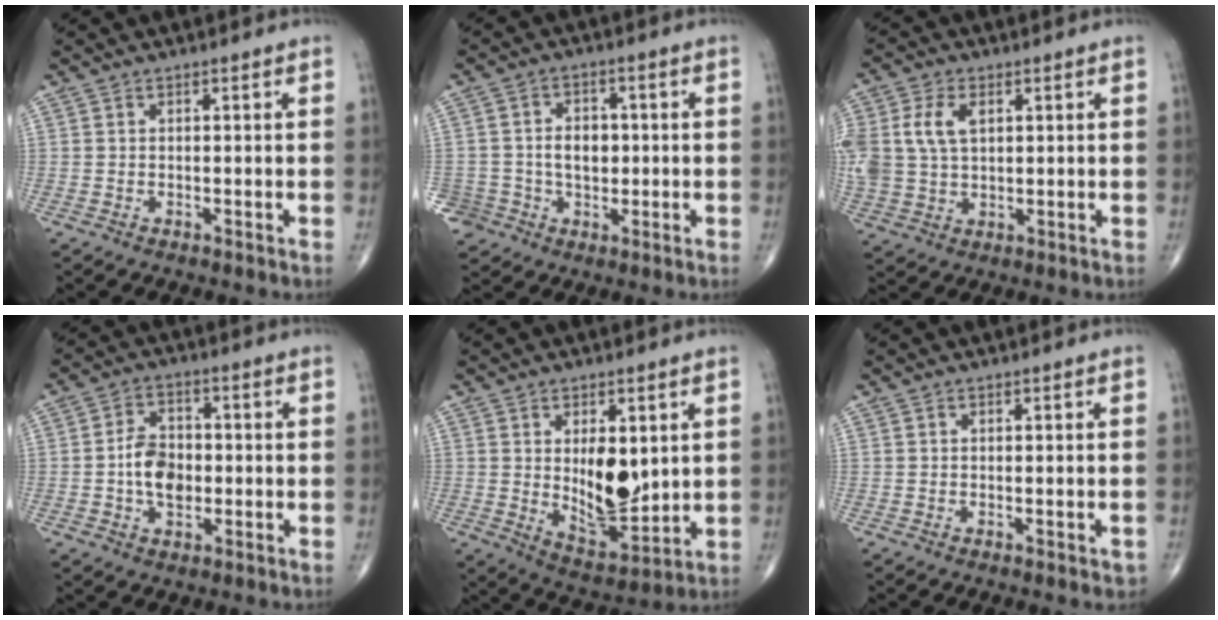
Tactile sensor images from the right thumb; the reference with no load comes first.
{"total": 8.5, "force": [-0.8, 7.6, 3.7], "torque": [-0.033, 0.024, -0.003]}
{"total": 11.4, "force": [2.8, 7.6, 8.0], "torque": [-0.185, 0.003, 0.059]}
{"total": 7.4, "force": [-1.0, 5.1, 5.3], "torque": [-0.076, 0.013, -0.022]}
{"total": 11.9, "force": [1.5, 6.2, 10.1], "torque": [-0.126, -0.026, 0.042]}
{"total": 1.3, "force": [-0.6, 0.5, 1.1], "torque": [-0.011, -0.002, -0.005]}